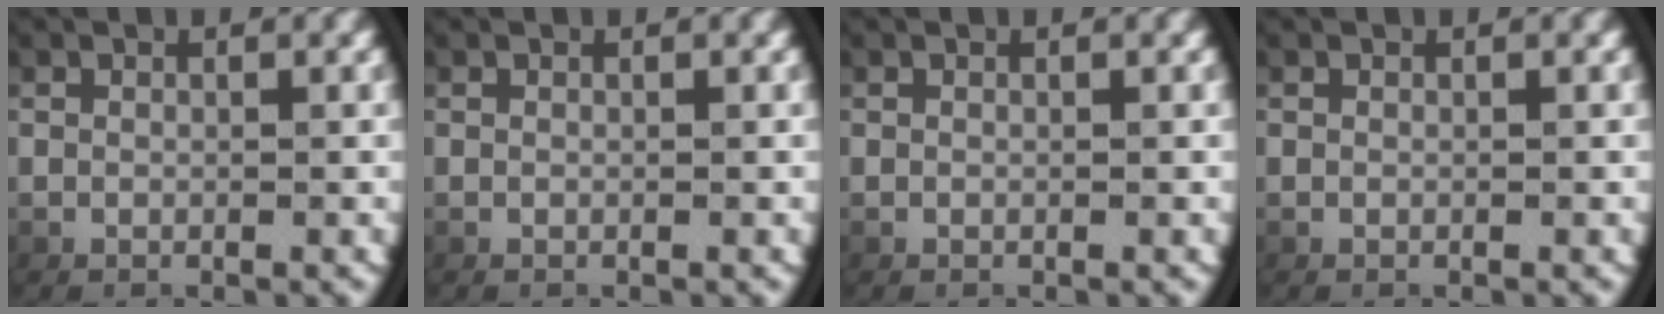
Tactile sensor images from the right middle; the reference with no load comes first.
{"total": 0.0}
{"total": 0.0}
{"total": 0.0}